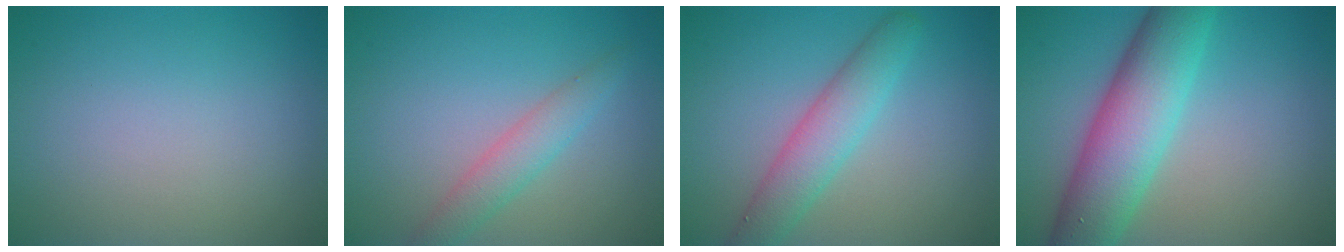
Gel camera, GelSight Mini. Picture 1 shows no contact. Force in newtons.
{"total": 2.7, "press": 2.7, "slide": 0.1}
{"total": 4.1, "press": 4.0, "slide": 0.4}
{"total": 8.5, "press": 8.5, "slide": 0.3}